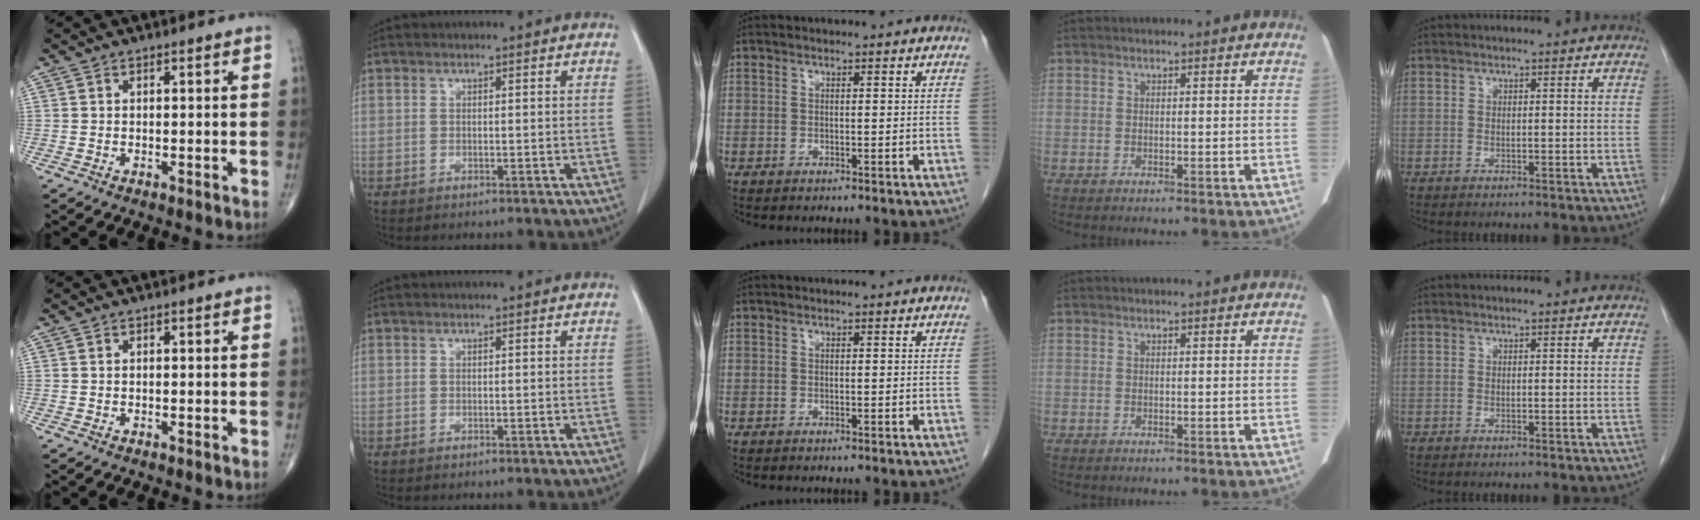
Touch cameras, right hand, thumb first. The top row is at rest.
{}